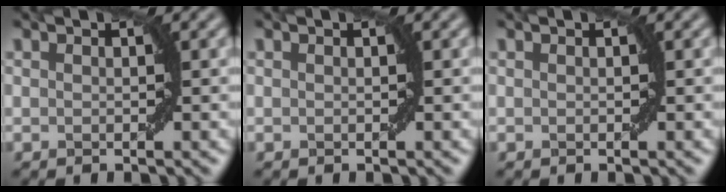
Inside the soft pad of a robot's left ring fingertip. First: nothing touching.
{"total": 0.0}
{"total": 0.0}